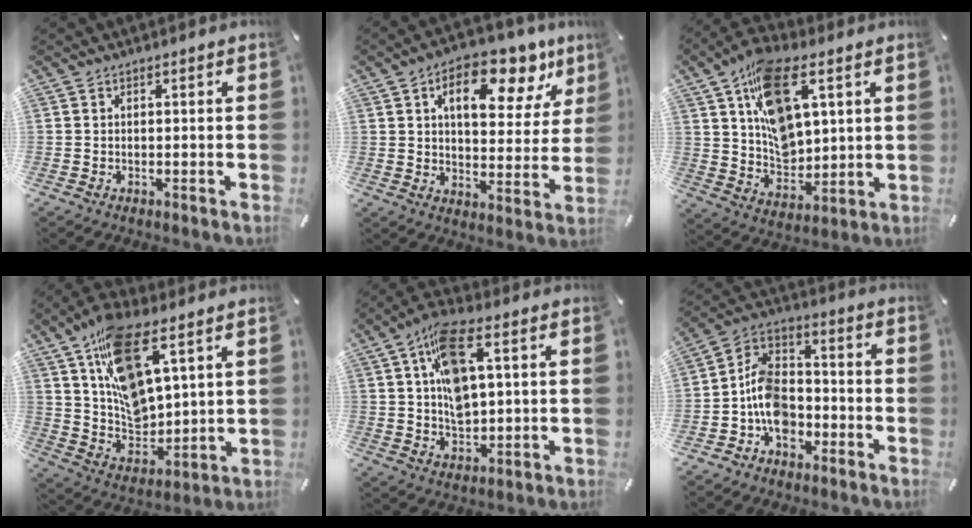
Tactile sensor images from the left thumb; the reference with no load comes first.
{"total": 15.4, "force": [8.0, 8.5, 10.1], "torque": [-0.130, -0.044, 0.126]}
{"total": 15.4, "force": [6.6, 9.6, 10.1], "torque": [-0.176, -0.014, 0.123]}
{"total": 16.3, "force": [8.7, 8.2, 11.1], "torque": [-0.207, -0.038, 0.160]}
{"total": 12.2, "force": [3.3, 6.6, 9.7], "torque": [-0.185, 0.007, 0.060]}
{"total": 10.6, "force": [-4.7, 7.9, 5.3], "torque": [-0.118, 0.028, -0.091]}